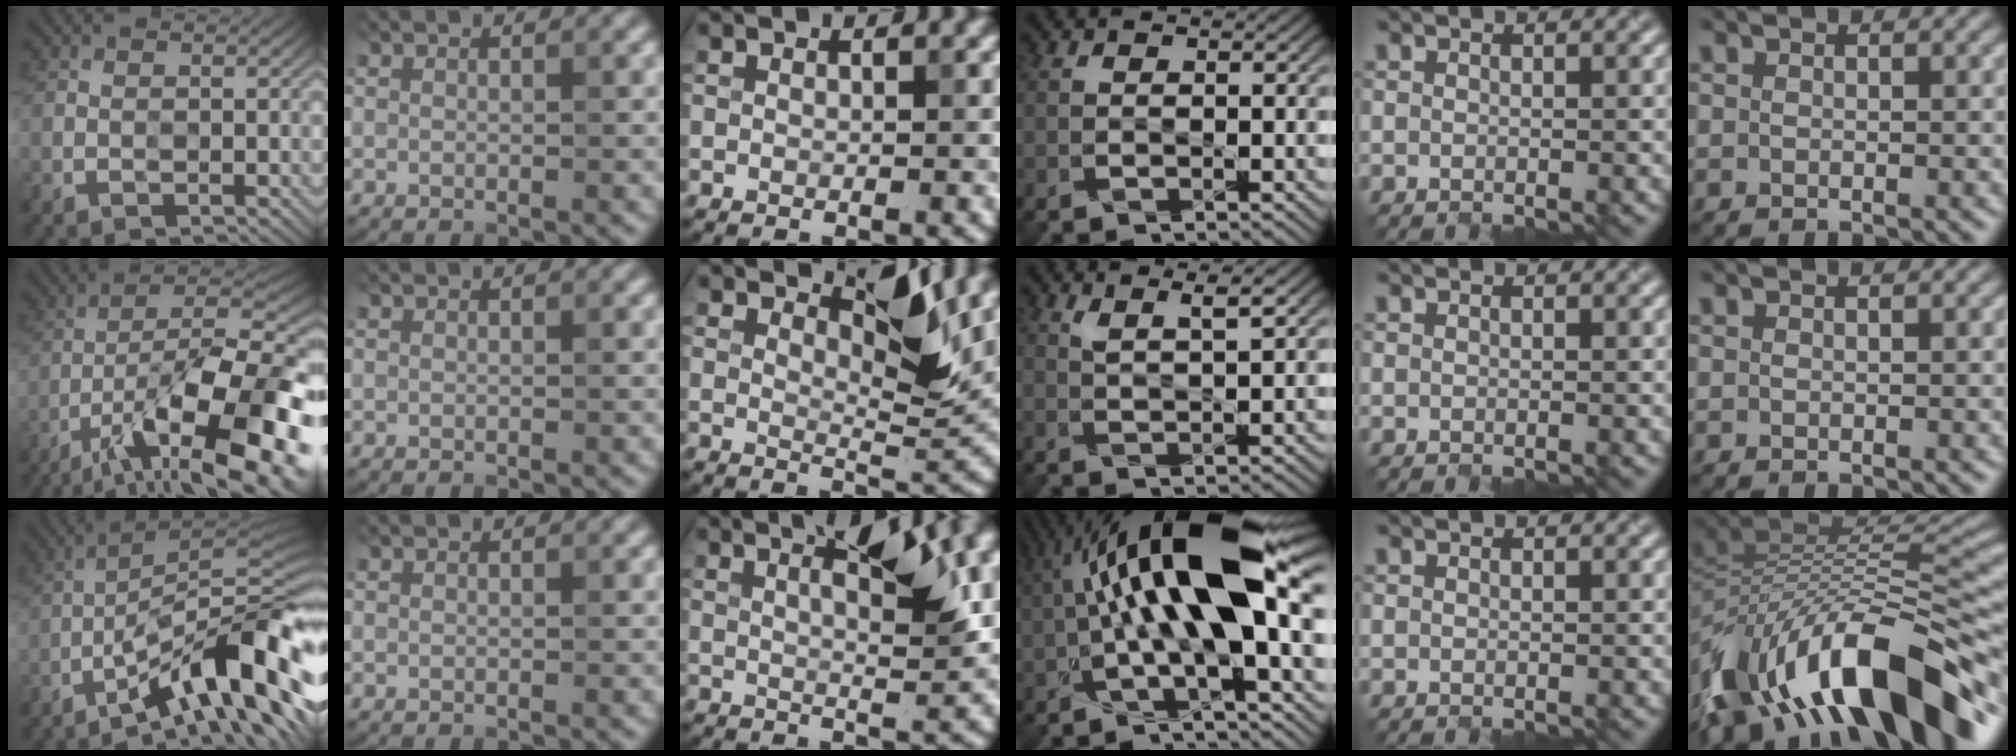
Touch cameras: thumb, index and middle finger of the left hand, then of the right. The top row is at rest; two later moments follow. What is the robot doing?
{"motion": "open", "object": "hinged tin"}